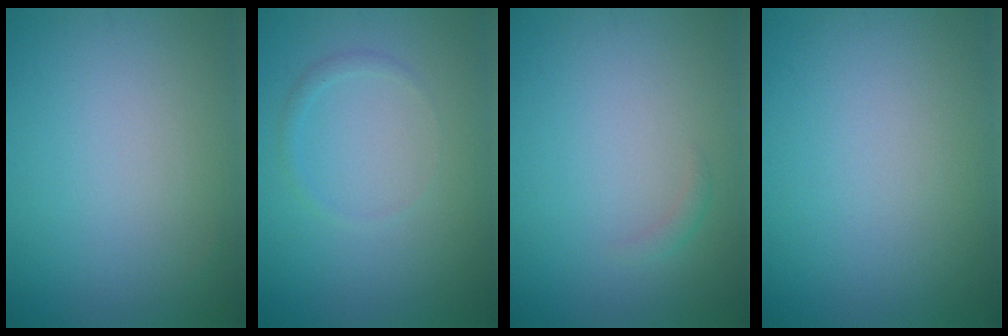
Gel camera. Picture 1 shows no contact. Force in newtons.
{"total": 0.8, "press": 0.8, "slide": 0.1}
{"total": 0.8, "press": 0.8, "slide": 0.0}
{"total": 0.0}